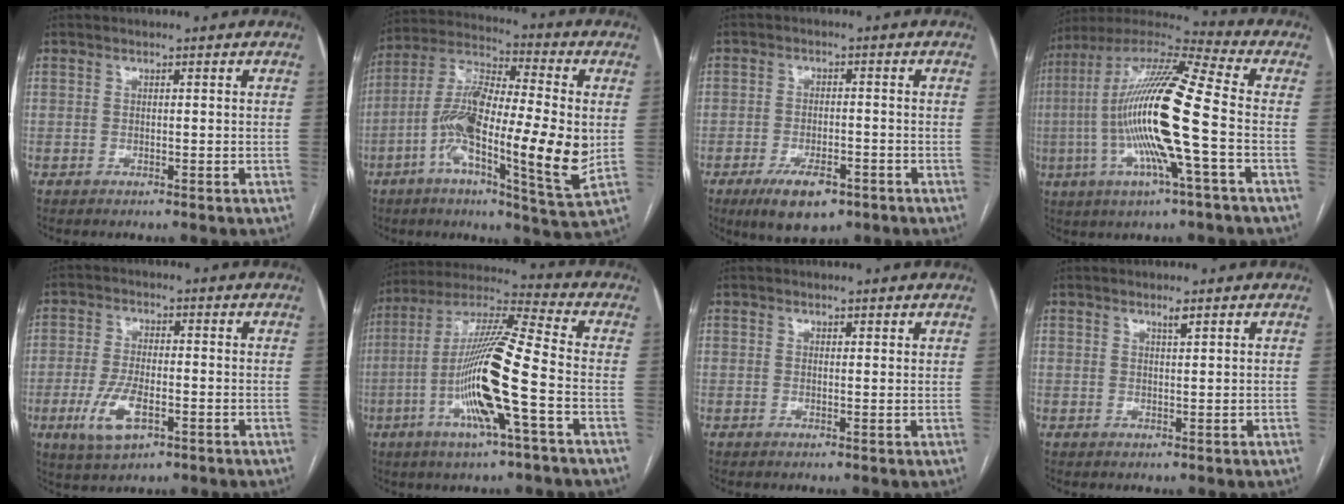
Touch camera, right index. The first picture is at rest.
{"total": 18.8, "force": [-2.7, 3.4, 18.3], "torque": [-0.339, 0.002, -0.055]}
{"total": 7.3, "force": [-4.3, 3.2, 4.9], "torque": [-0.085, -0.006, -0.064]}
{"total": 19.3, "force": [-2.7, 0.9, 19.1], "torque": [-0.370, 0.000, -0.060]}
{"total": 7.3, "force": [-2.8, 3.0, 6.1], "torque": [-0.129, -0.008, -0.047]}
{"total": 16.4, "force": [-4.3, 0.2, 15.8], "torque": [-0.307, -0.004, -0.086]}
{"total": 1.0, "force": [0.8, 0.4, 0.3], "torque": [-0.003, 0.002, 0.010]}
{"total": 1.1, "force": [0.8, 0.0, 0.8], "torque": [-0.016, -0.003, 0.016]}